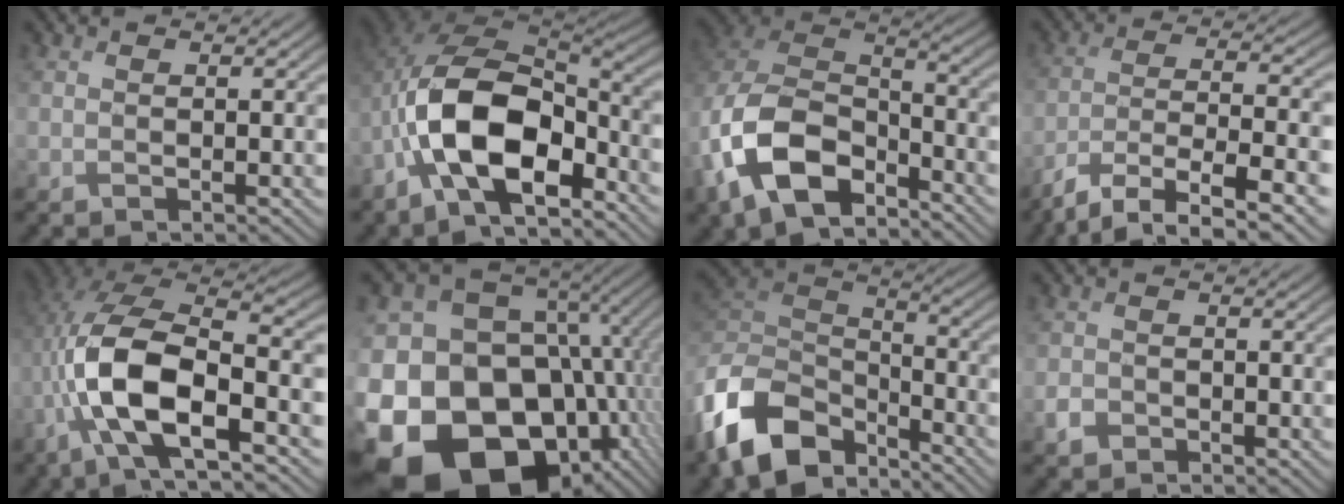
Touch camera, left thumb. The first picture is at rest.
{"total": 14.1, "force": [-5.7, 7.3, 10.7], "torque": [-0.197, -0.012, -0.120]}
{"total": 14.7, "force": [-7.2, 9.1, 9.0], "torque": [-0.216, -0.043, -0.138]}
{"total": 10.1, "force": [-6.8, 2.5, 7.1], "torque": [-0.119, -0.012, -0.121]}
{"total": 13.3, "force": [-4.1, 5.6, 11.4], "torque": [-0.230, -0.003, -0.088]}
{"total": 23.7, "force": [-10.0, 17.2, 13.0], "torque": [-0.283, -0.050, -0.164]}
{"total": 14.4, "force": [-9.3, 8.1, 7.4], "torque": [-0.198, -0.015, -0.188]}
{"total": 2.1, "force": [-1.5, 1.5, 0.2], "torque": [-0.003, -0.006, -0.035]}